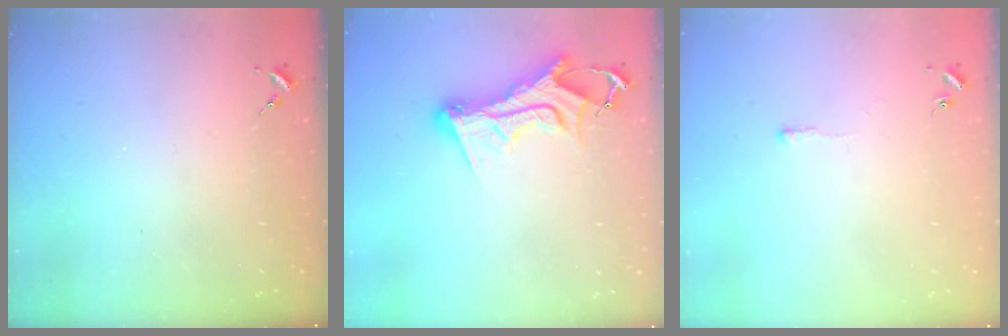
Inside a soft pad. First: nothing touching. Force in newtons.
{"total": 12.7, "press": 12.6, "slide": 1.3}
{"total": 3.5, "press": 3.4, "slide": 0.5}